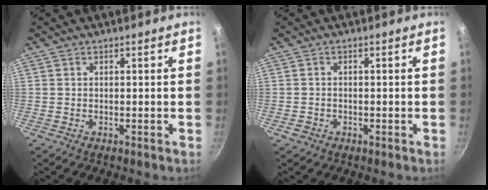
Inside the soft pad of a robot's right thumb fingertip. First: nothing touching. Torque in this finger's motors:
{"motor_torque": [0.22, 0.07, -0.32, 0.08, 0.10]}